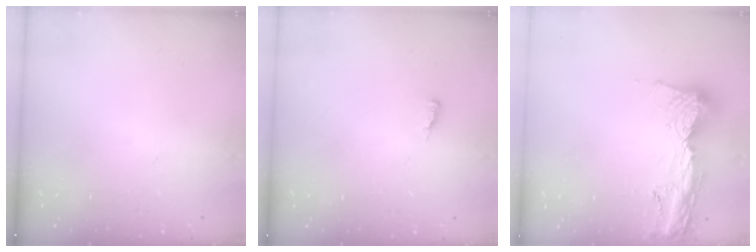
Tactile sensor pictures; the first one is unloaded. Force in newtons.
{"total": 3.7, "press": 3.7, "slide": 0.5}
{"total": 13.9, "press": 13.8, "slide": 1.2}